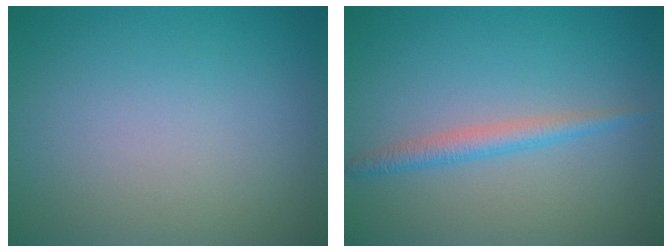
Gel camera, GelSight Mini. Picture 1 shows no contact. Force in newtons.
{"total": 2.0, "press": 2.0, "slide": 0.1}